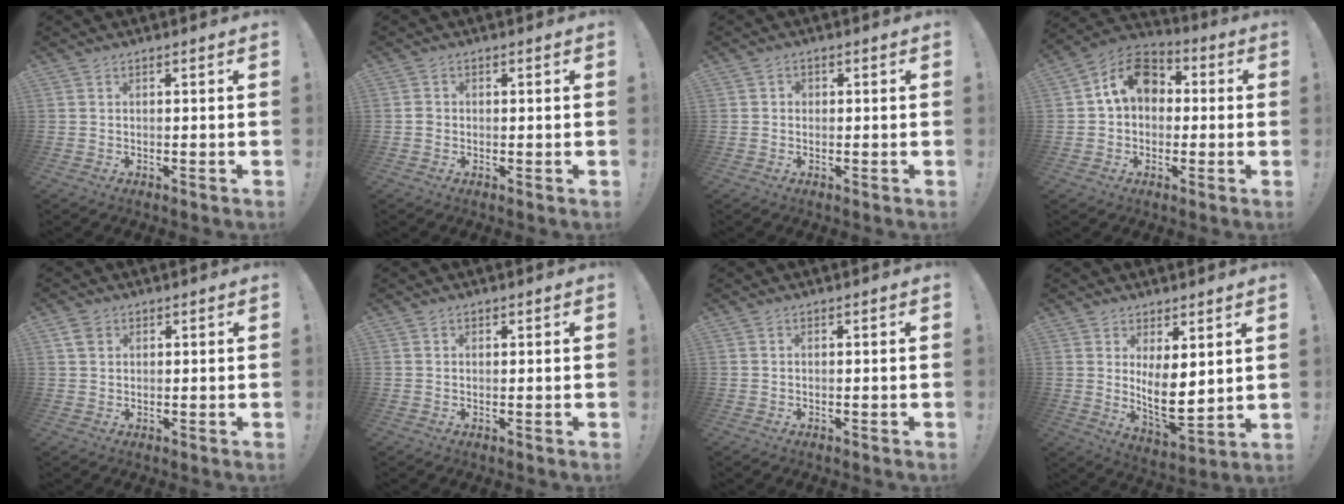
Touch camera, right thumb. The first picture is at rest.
{"total": 1.3, "force": [-0.2, 1.1, 0.5], "torque": [-0.005, 0.003, -0.005]}
{"total": 1.5, "force": [-0.2, 1.4, 0.6], "torque": [-0.013, 0.007, -0.005]}
{"total": 13.5, "force": [3.3, 10.1, 8.2], "torque": [-0.122, 0.013, 0.067]}
{"total": 3.1, "force": [1.6, 2.3, 1.3], "torque": [-0.012, -0.004, 0.029]}
{"total": 0.6, "force": [0.5, 0.4, 0.0], "torque": [0.008, -0.004, 0.008]}
{"total": 0.0}
{"total": 10.3, "force": [2.4, 4.9, 8.7], "torque": [-0.140, -0.038, 0.049]}